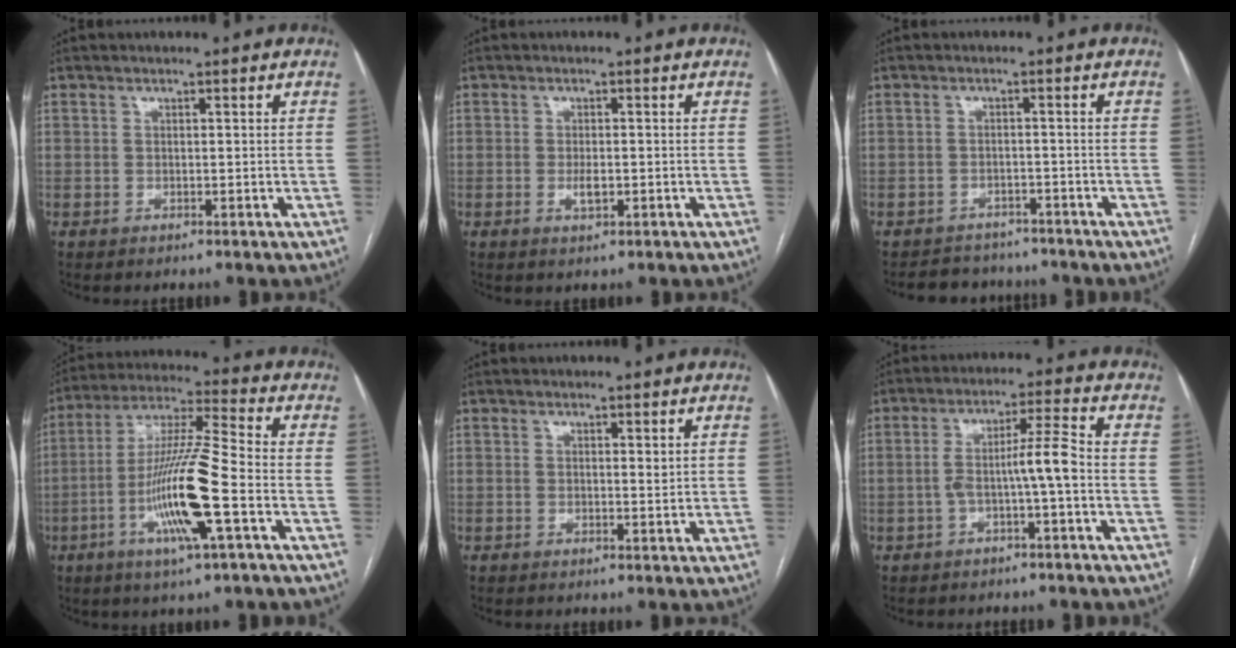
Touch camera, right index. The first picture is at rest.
{"total": 1.8, "force": [-0.4, 0.7, 1.7], "torque": [-0.030, 0.001, -0.002]}
{"total": 6.2, "force": [-5.6, 2.6, 0.3], "torque": [0.003, 0.008, -0.073]}
{"total": 14.5, "force": [-4.6, 0.2, 13.8], "torque": [-0.274, -0.006, -0.089]}
{"total": 0.9, "force": [0.6, 0.2, 0.7], "torque": [-0.011, -0.001, 0.009]}
{"total": 5.9, "force": [-1.4, -0.4, 5.7], "torque": [-0.102, 0.023, -0.020]}